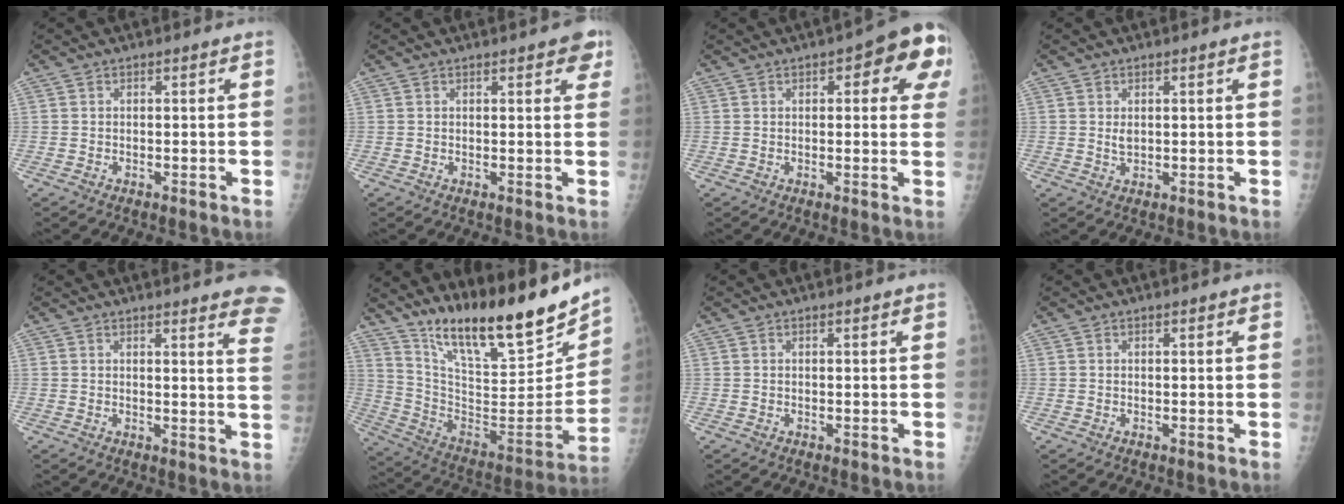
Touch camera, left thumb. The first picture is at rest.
{"total": 4.1, "force": [2.3, 1.6, 2.9], "torque": [-0.016, -0.005, 0.023]}
{"total": 11.3, "force": [4.2, 4.3, 9.5], "torque": [-0.070, 0.002, 0.037]}
{"total": 1.6, "force": [0.5, 0.9, 1.2], "torque": [-0.018, -0.004, 0.012]}
{"total": 12.6, "force": [10.8, 1.5, 6.3], "torque": [-0.044, -0.067, 0.100]}
{"total": 26.6, "force": [19.7, 6.4, 16.7], "torque": [-0.236, -0.087, 0.326]}
{"total": 0.7, "force": [0.4, 0.2, 0.5], "torque": [-0.007, 0.000, 0.007]}
{"total": 1.0, "force": [0.6, 0.3, 0.8], "torque": [-0.011, 0.000, 0.008]}